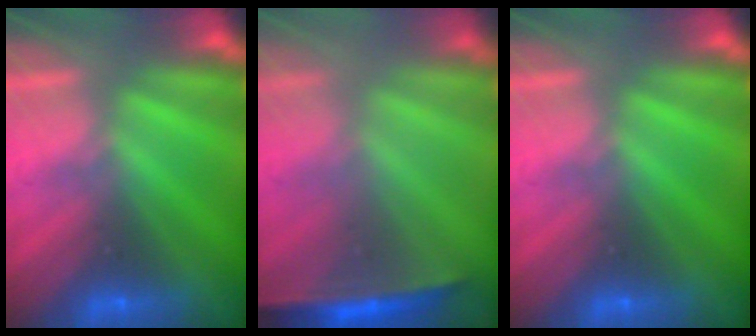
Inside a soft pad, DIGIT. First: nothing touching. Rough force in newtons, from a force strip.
{"total": 1.3}
{"total": 0.0}